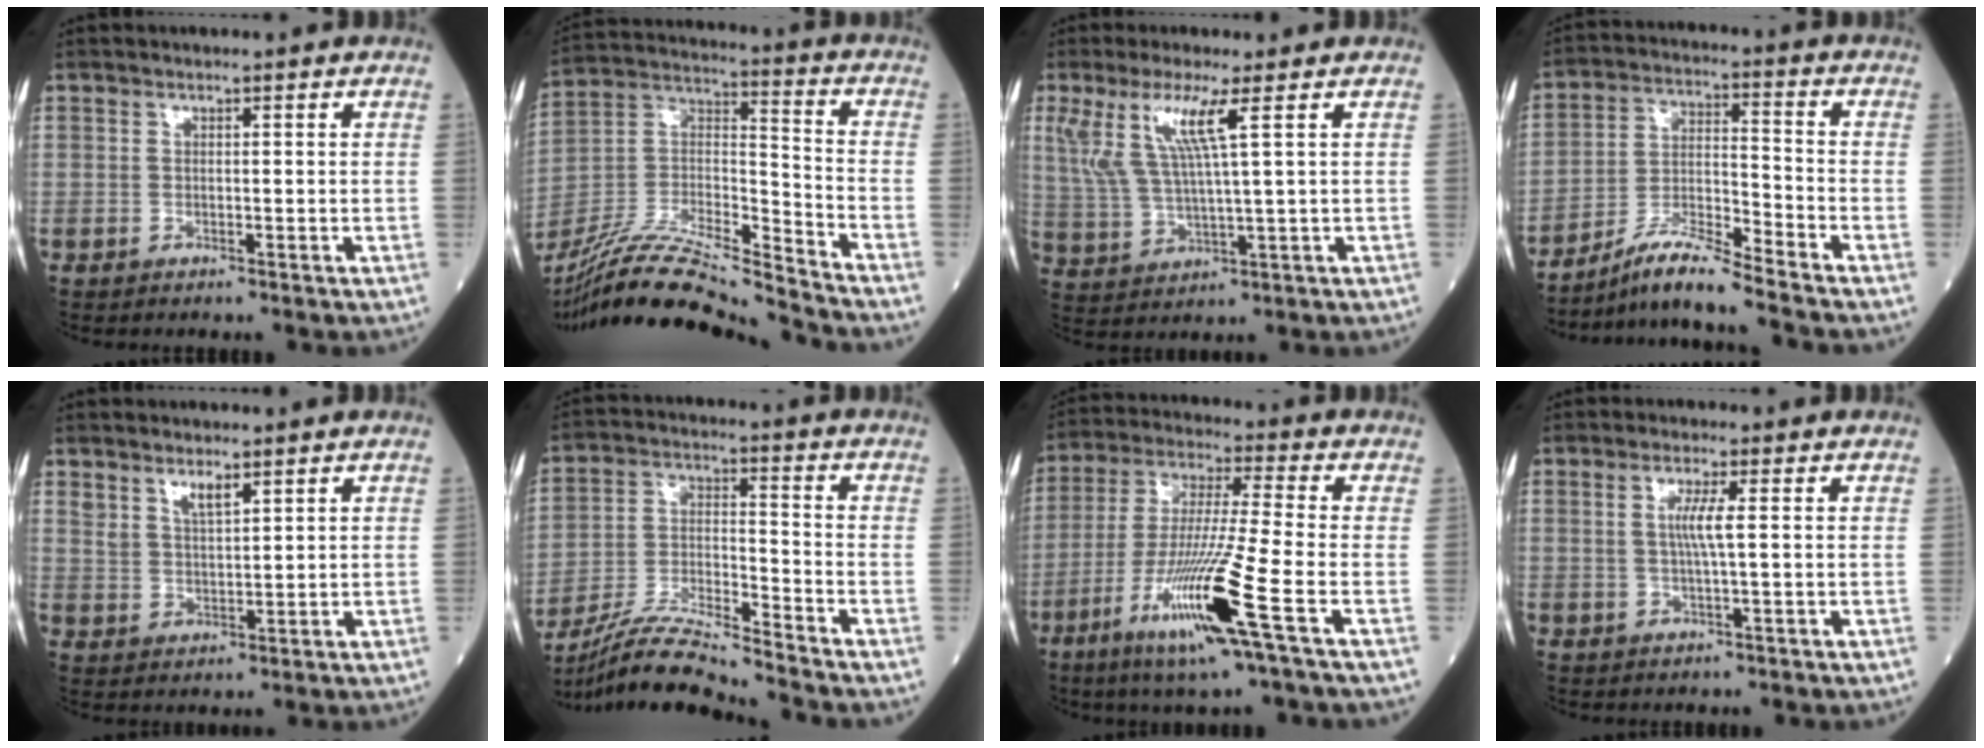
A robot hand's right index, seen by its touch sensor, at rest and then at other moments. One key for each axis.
{"total": 21.6, "fx": -19.9, "fy": -0.2, "fz": 8.3, "tx": -0.188, "ty": -0.006, "tz": -0.354}
{"total": 8.2, "fx": 3.6, "fy": -0.1, "fz": 7.4, "tx": -0.168, "ty": 0.002, "tz": 0.077}
{"total": 9.5, "fx": -8.3, "fy": -1.1, "fz": 4.4, "tx": -0.090, "ty": -0.008, "tz": -0.154}
{"total": 3.5, "fx": 2.5, "fy": 1.0, "fz": 2.2, "tx": -0.046, "ty": -0.002, "tz": 0.053}
{"total": 12.5, "fx": -11.7, "fy": -1.1, "fz": 4.4, "tx": -0.084, "ty": -0.006, "tz": -0.218}
{"total": 15.2, "fx": -6.5, "fy": -1.1, "fz": 13.7, "tx": -0.280, "ty": -0.028, "tz": -0.123}
{"total": 4.6, "fx": 0.5, "fy": -0.2, "fz": 4.6, "tx": -0.089, "ty": -0.001, "tz": 0.011}